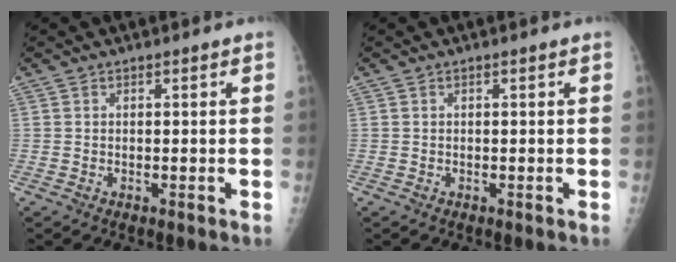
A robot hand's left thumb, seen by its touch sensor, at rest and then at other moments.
{"total": 0.0}